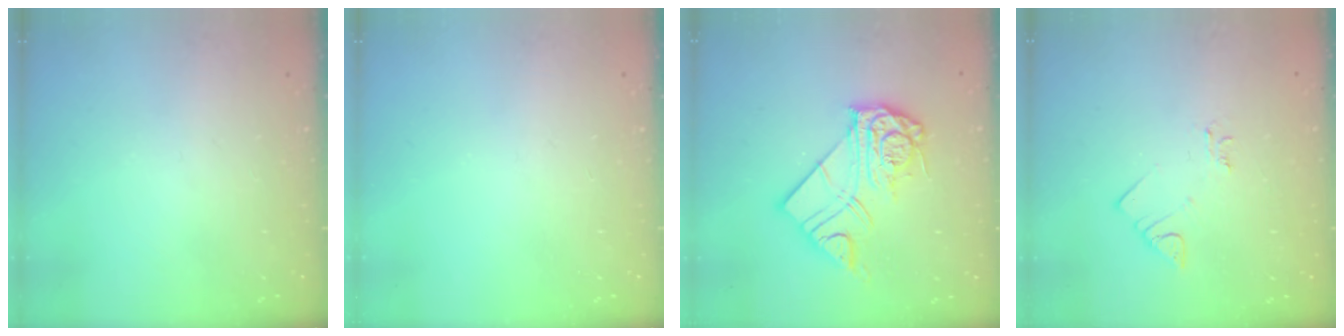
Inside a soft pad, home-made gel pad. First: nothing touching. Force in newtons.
{"total": 0.0}
{"total": 13.7, "press": 13.6, "slide": 1.4}
{"total": 4.1, "press": 4.0, "slide": 0.7}